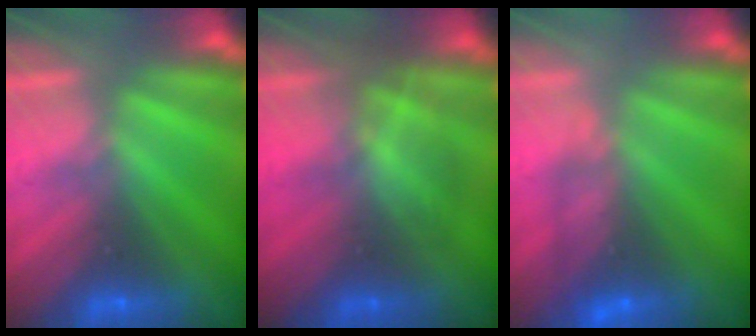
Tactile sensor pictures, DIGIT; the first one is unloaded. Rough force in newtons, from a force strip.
{"total": 2.8}
{"total": 4.8}